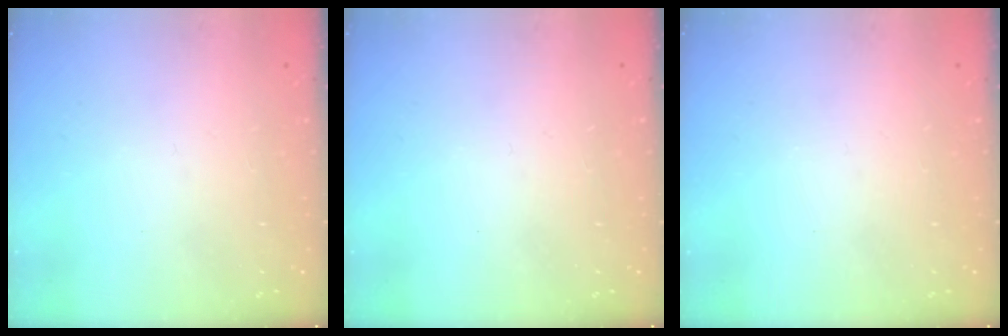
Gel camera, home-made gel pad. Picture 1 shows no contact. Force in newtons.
{"total": 0.0}
{"total": 0.0}